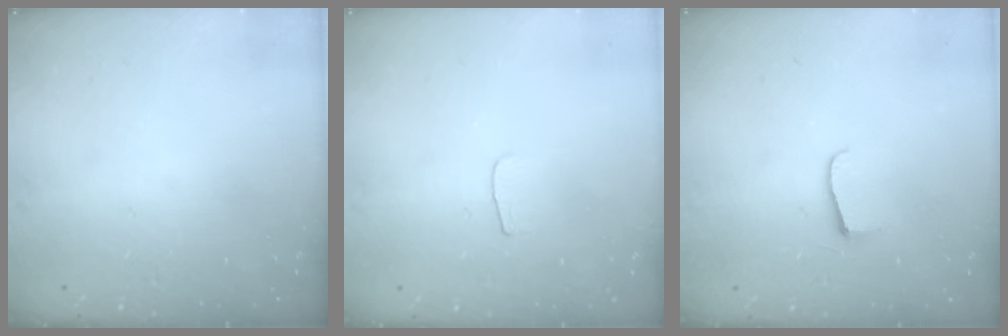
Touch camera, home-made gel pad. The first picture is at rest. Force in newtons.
{"total": 3.0, "press": 3.0, "slide": 0.3}
{"total": 5.1, "press": 5.0, "slide": 0.6}